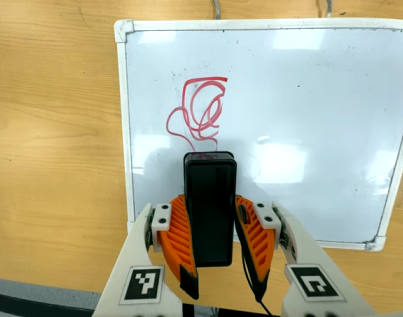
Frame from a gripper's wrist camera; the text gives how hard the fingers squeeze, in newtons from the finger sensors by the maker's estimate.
{"total": 6.1, "left": 5.2, "right": 7.0}